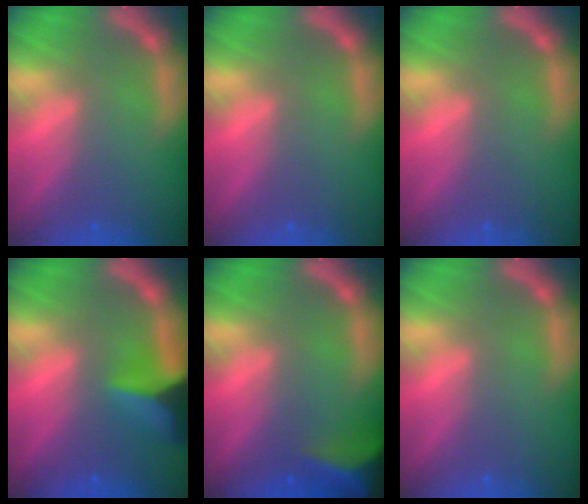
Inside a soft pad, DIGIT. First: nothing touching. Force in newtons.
{"total": 0.0}
{"total": 0.0}
{"total": 7.0}
{"total": 8.5}
{"total": 0.0}